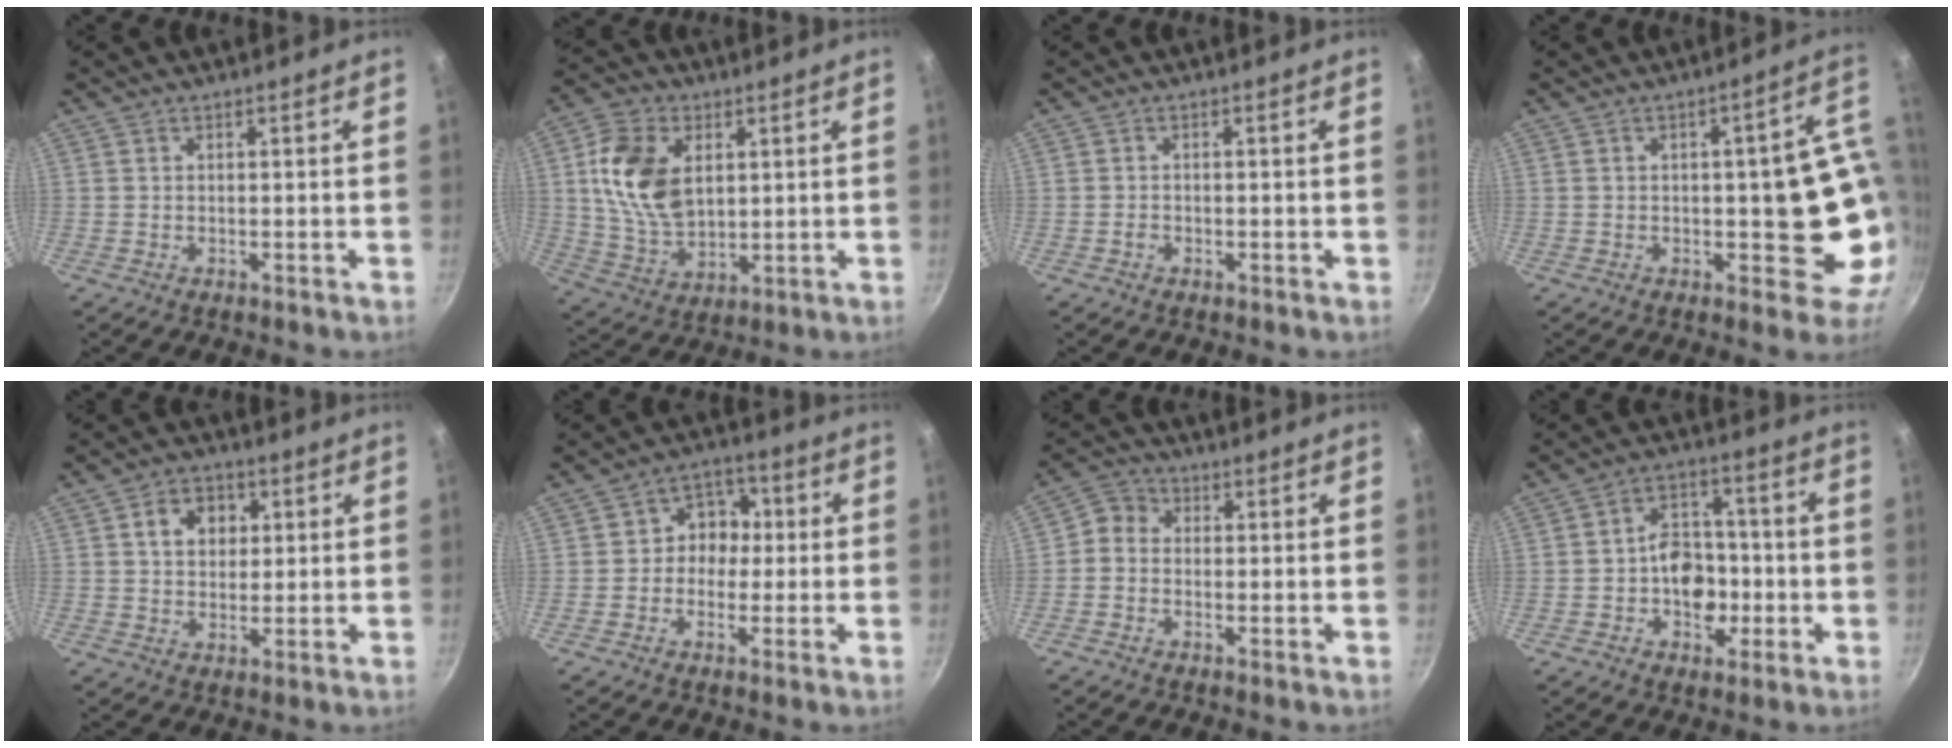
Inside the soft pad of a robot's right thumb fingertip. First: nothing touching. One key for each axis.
{"total": 14.6, "fx": 3.2, "fy": 9.7, "fz": 10.5, "tx": -0.179, "ty": -0.014, "tz": 0.067}
{"total": 0.9, "fx": -0.5, "fy": 0.6, "fz": 0.5, "tx": -0.012, "ty": 0.004, "tz": -0.010}
{"total": 13.4, "fx": -0.2, "fy": 5.4, "fz": 12.3, "tx": -0.097, "ty": 0.000, "tz": -0.002}
{"total": 6.9, "fx": 1.9, "fy": 5.4, "fz": 3.7, "tx": -0.034, "ty": 0.006, "tz": 0.024}
{"total": 7.1, "fx": -0.2, "fy": 6.2, "fz": 3.4, "tx": 0.002, "ty": 0.019, "tz": -0.018}
{"total": 3.6, "fx": -0.8, "fy": 3.1, "fz": 1.7, "tx": -0.022, "ty": 0.018, "tz": -0.033}
{"total": 10.1, "fx": -1.9, "fy": 7.7, "fz": 6.2, "tx": -0.049, "ty": 0.025, "tz": -0.036}